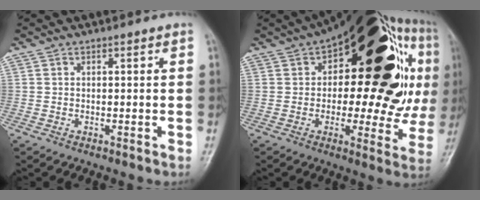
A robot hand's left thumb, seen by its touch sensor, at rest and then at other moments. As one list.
[{"total": 33.6, "force": [7.8, 15.4, 28.8], "torque": [-0.341, 0.056, 0.117]}]